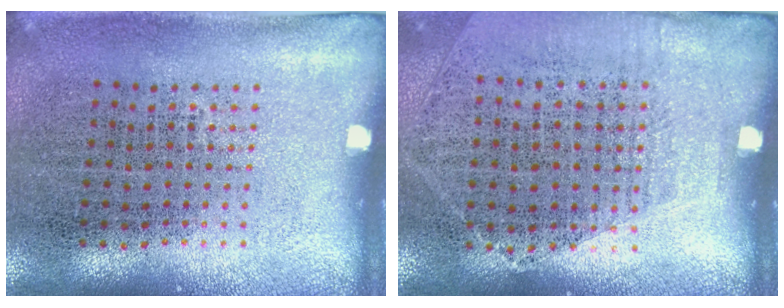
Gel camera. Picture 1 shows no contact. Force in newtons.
{"total": 1.2, "press": 1.0, "slide": 0.6}